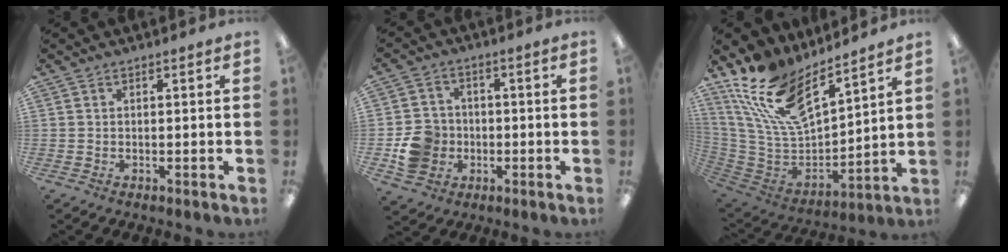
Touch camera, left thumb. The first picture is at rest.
{"total": 8.7, "force": [-2.1, 7.9, 3.0], "torque": [-0.069, 0.016, -0.036]}
{"total": 19.2, "force": [12.9, 8.5, 11.5], "torque": [-0.244, -0.080, 0.234]}